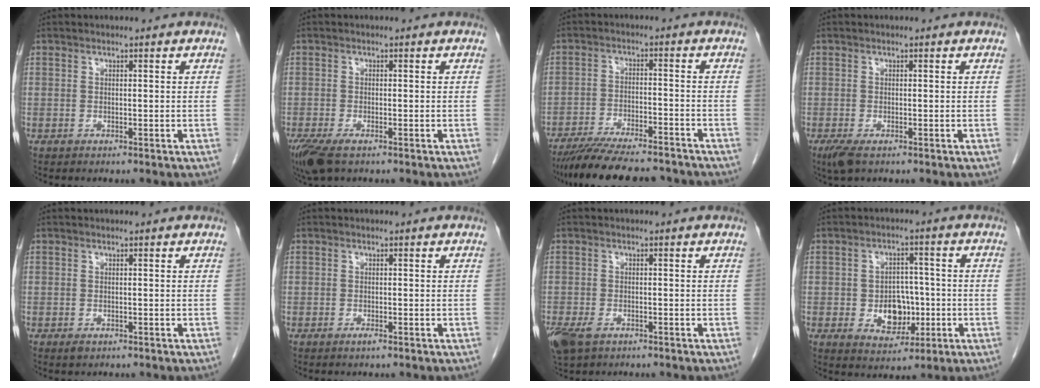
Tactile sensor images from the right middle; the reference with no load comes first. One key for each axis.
{"total": 5.0, "fx": -3.2, "fy": 1.7, "fz": 3.4, "tx": -0.071, "ty": -0.014, "tz": -0.057}
{"total": 15.1, "fx": -13.4, "fy": 2.0, "fz": 6.6, "tx": -0.116, "ty": -0.012, "tz": -0.201}
{"total": 2.5, "fx": -1.5, "fy": 0.8, "fz": 1.8, "tx": -0.041, "ty": -0.008, "tz": -0.024}
{"total": 0.6, "fx": -0.3, "fy": 0.4, "fz": 0.3, "tx": -0.006, "ty": 0.000, "tz": -0.001}
{"total": 0.6, "fx": -0.3, "fy": -0.3, "fz": 0.4, "tx": -0.007, "ty": -0.001, "tz": -0.005}
{"total": 5.7, "fx": -3.3, "fy": 3.2, "fz": 3.4, "tx": -0.078, "ty": -0.011, "tz": -0.057}
{"total": 6.8, "fx": -1.2, "fy": 4.6, "fz": 4.8, "tx": -0.077, "ty": 0.008, "tz": -0.011}